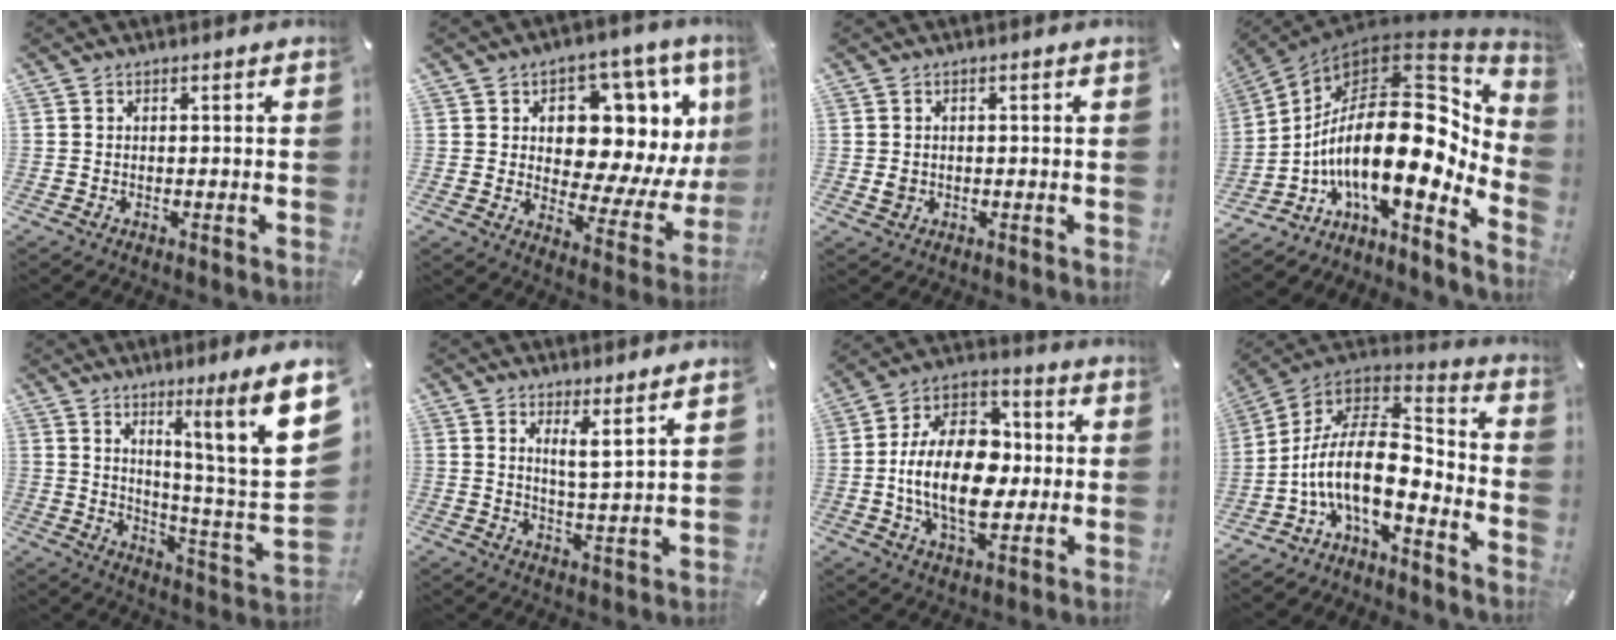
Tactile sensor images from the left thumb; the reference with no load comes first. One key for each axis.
{"total": 14.6, "fx": 6.7, "fy": 8.9, "fz": 9.5, "tx": -0.119, "ty": -0.065, "tz": 0.111}
{"total": 1.6, "fx": 0.0, "fy": 1.5, "fz": 0.6, "tx": -0.004, "ty": 0.002, "tz": -0.003}
{"total": 26.3, "fx": 1.2, "fy": 12.7, "fz": 23.0, "tx": -0.406, "ty": -0.067, "tz": 0.021}
{"total": 16.8, "fx": 8.4, "fy": 0.3, "fz": 14.6, "tx": -0.222, "ty": -0.076, "tz": 0.110}
{"total": 5.5, "fx": 4.3, "fy": -0.5, "fz": 3.4, "tx": -0.065, "ty": -0.035, "tz": 0.069}
{"total": 18.5, "fx": -2.0, "fy": 12.1, "fz": 13.8, "tx": -0.280, "ty": 0.005, "tz": -0.043}
{"total": 16.6, "fx": -5.4, "fy": 8.0, "fz": 13.5, "tx": -0.292, "ty": 0.000, "tz": -0.095}